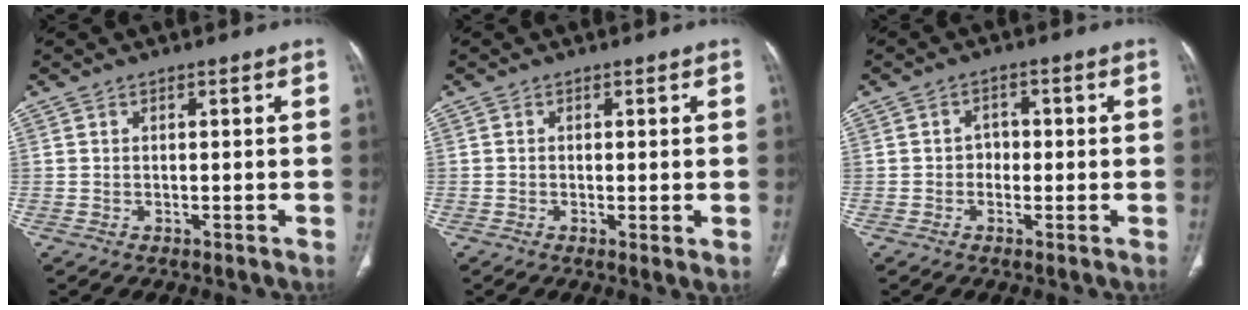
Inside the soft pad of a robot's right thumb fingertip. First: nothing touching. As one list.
[{"total": 1.8, "force": [-0.2, 0.4, 1.8], "torque": [-0.038, -0.010, -0.007]}, {"total": 2.7, "force": [-0.3, 2.3, 1.4], "torque": [0.000, 0.010, -0.013]}]